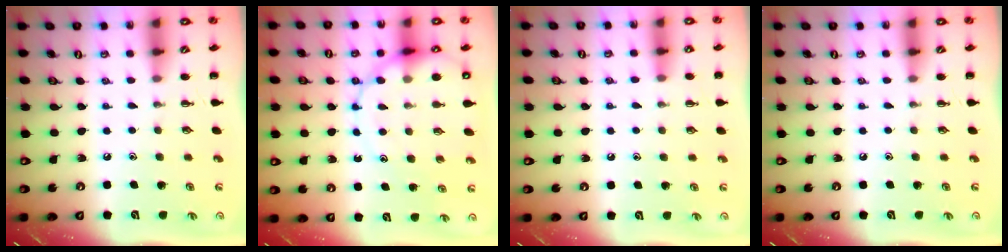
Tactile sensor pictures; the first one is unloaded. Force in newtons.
{"total": 14.3, "press": 13.9, "slide": 3.3}
{"total": 4.5, "press": 4.2, "slide": 1.8}
{"total": 0.0}